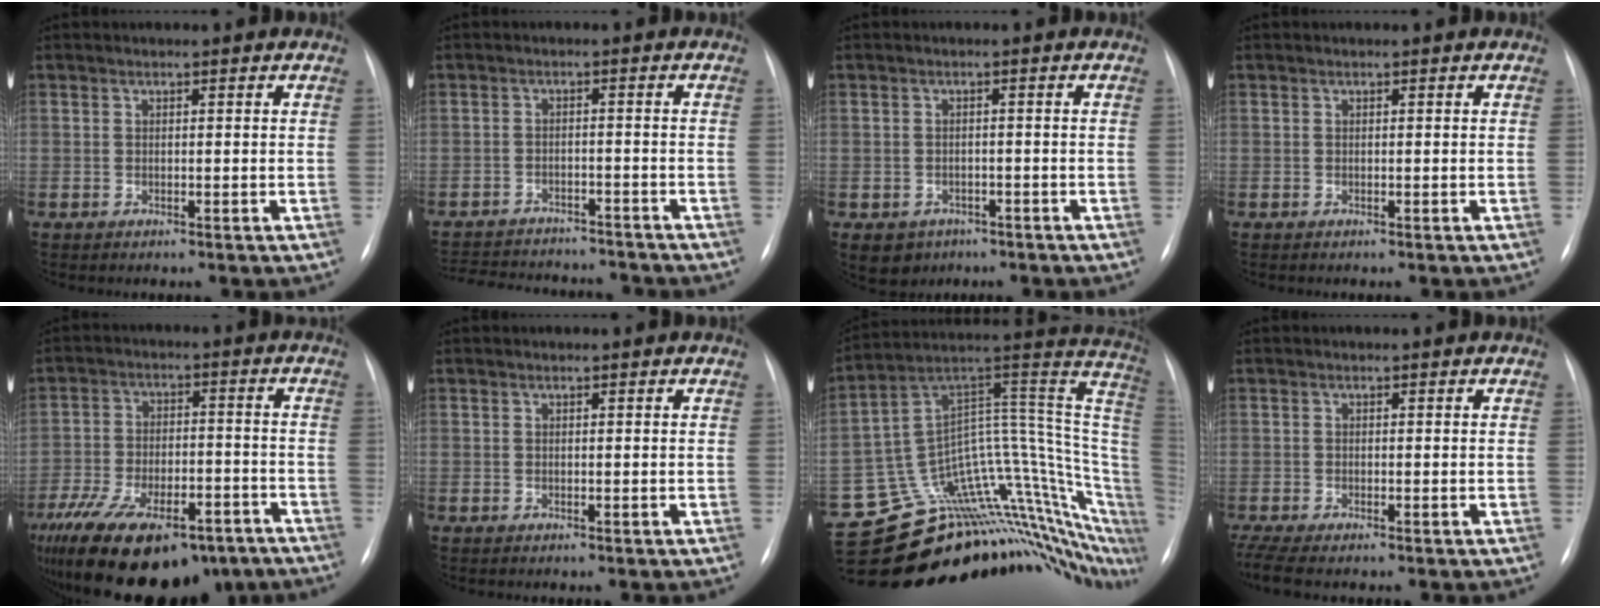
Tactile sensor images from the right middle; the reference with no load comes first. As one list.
[{"total": 15.9, "force": [-14.6, 4.1, 4.8], "torque": [-0.111, 0.000, -0.197]}, {"total": 4.1, "force": [-2.3, 3.2, 0.8], "torque": [-0.009, 0.005, -0.027]}, {"total": 0.0}, {"total": 25.7, "force": [-17.8, 11.2, 14.9], "torque": [-0.292, -0.022, -0.260]}, {"total": 0.0}, {"total": 23.9, "force": [-19.3, 7.9, 11.8], "torque": [-0.063, 0.093, -0.258]}, {"total": 4.6, "force": [-3.6, 0.9, 2.6], "torque": [-0.059, -0.005, -0.064]}]